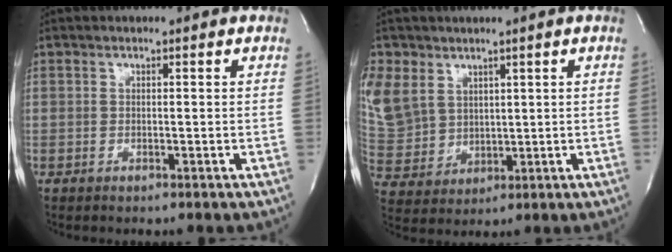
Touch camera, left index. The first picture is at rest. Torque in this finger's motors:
{"motor_torque": [0.80, -0.55, 0.33, 0.10]}